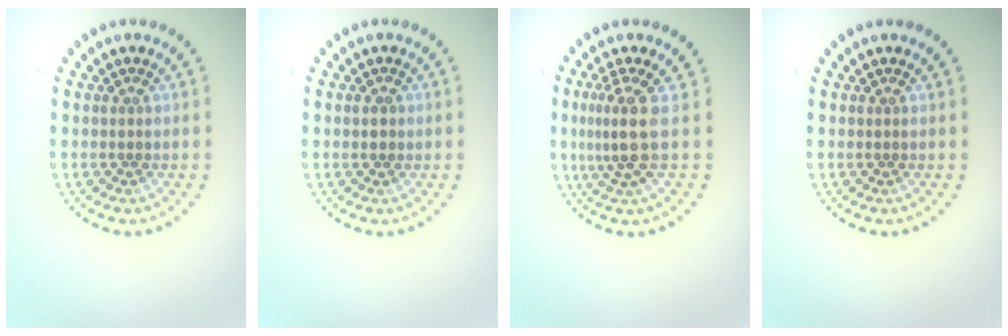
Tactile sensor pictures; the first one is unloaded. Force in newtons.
{"total": 1.3, "press": 1.3, "slide": 0.1}
{"total": 3.2, "press": 2.4, "slide": 2.1}
{"total": 0.0}